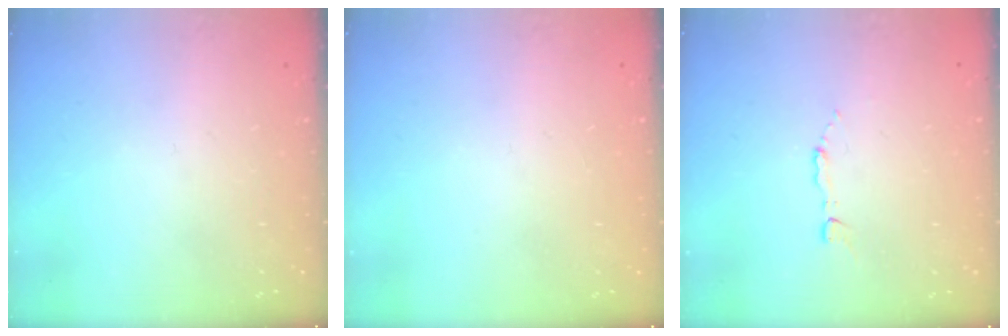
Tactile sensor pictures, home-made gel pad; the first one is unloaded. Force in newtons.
{"total": 0.0}
{"total": 1.8, "press": 1.8, "slide": 0.2}